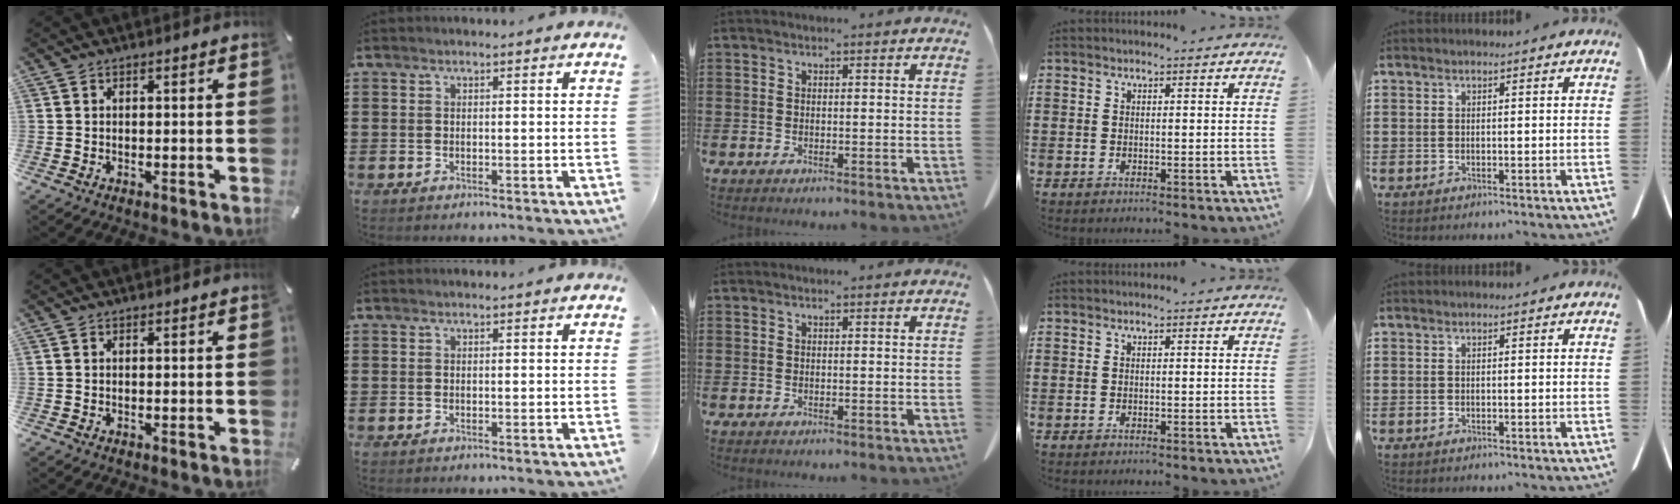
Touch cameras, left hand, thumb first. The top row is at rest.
{}